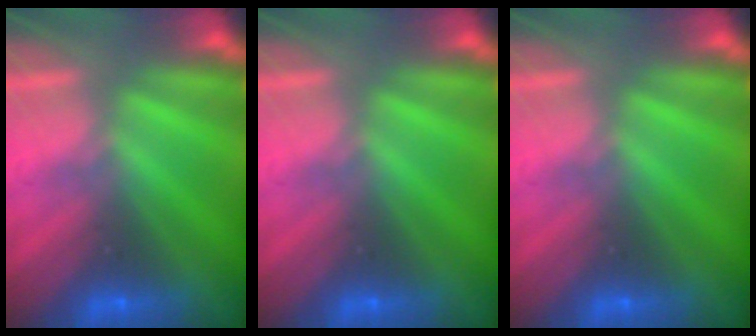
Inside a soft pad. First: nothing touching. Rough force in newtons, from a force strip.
{"total": 0.0}
{"total": 0.0}